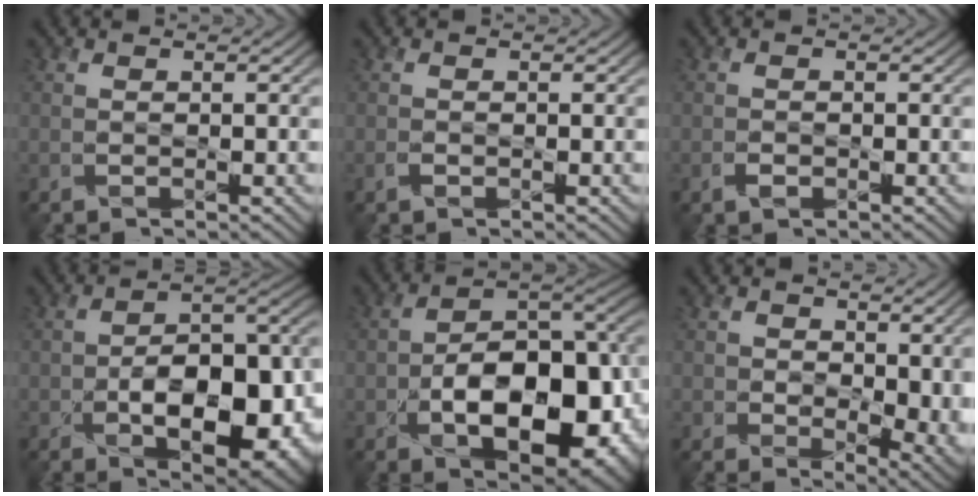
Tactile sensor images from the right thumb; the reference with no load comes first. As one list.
[{"total": 0.7, "force": [-0.4, 0.4, 0.4], "torque": [-0.011, -0.001, -0.007]}, {"total": 1.1, "force": [-0.6, 0.7, 0.6], "torque": [-0.013, -0.002, -0.012]}, {"total": 13.1, "force": [-3.8, 7.2, 10.2], "torque": [-0.154, -0.020, -0.053]}, {"total": 16.4, "force": [-4.8, 9.2, 12.7], "torque": [-0.172, -0.029, -0.071]}, {"total": 8.5, "force": [0.0, 6.1, 5.9], "torque": [-0.107, -0.034, 0.016]}]